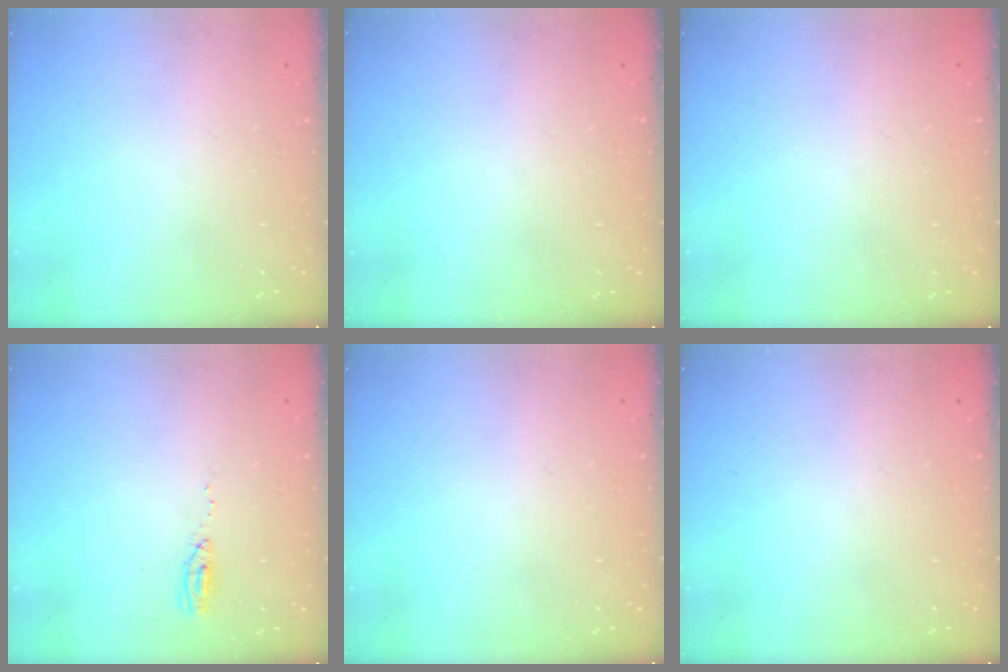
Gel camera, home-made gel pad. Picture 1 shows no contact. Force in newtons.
{"total": 0.0}
{"total": 0.0}
{"total": 4.0, "press": 3.9, "slide": 1.2}
{"total": 12.1, "press": 3.1, "slide": 11.7}
{"total": 0.0}